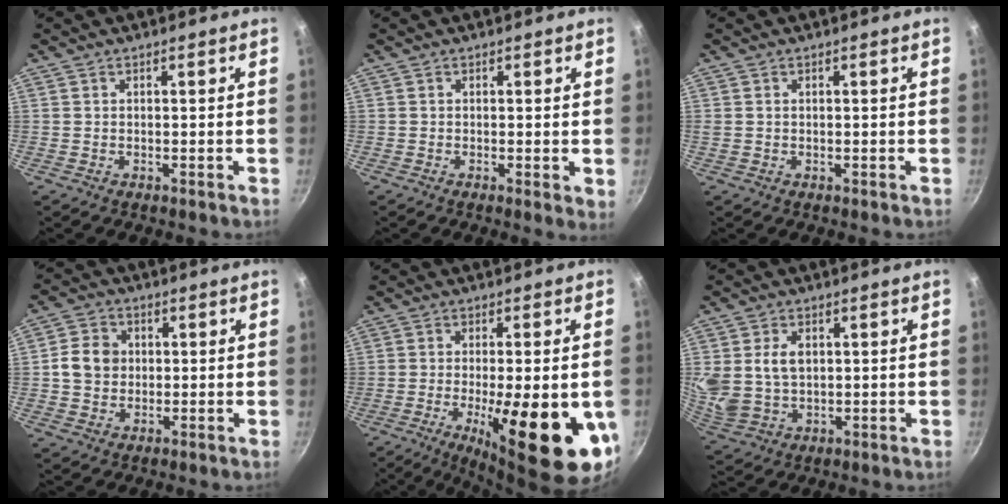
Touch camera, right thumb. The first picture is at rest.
{"total": 1.8, "force": [0.0, 0.5, 1.7], "torque": [-0.022, -0.006, -0.002]}
{"total": 0.6, "force": [0.1, 0.5, 0.3], "torque": [-0.005, 0.002, 0.003]}
{"total": 6.7, "force": [0.4, 5.8, 3.3], "torque": [-0.038, 0.008, -0.004]}
{"total": 21.6, "force": [-5.6, 6.6, 19.8], "torque": [-0.263, -0.007, -0.069]}
{"total": 9.5, "force": [1.8, 6.9, 6.3], "torque": [-0.109, -0.016, 0.043]}